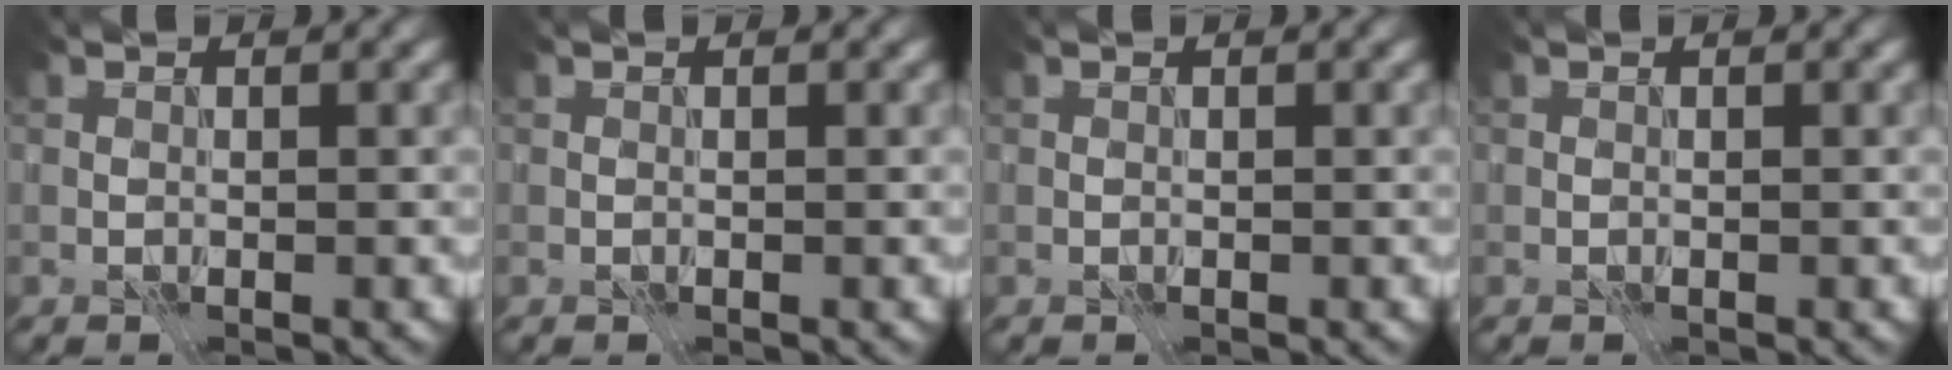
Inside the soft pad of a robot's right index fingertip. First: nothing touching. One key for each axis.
{"total": 0.0}
{"total": 0.0}
{"total": 0.0}